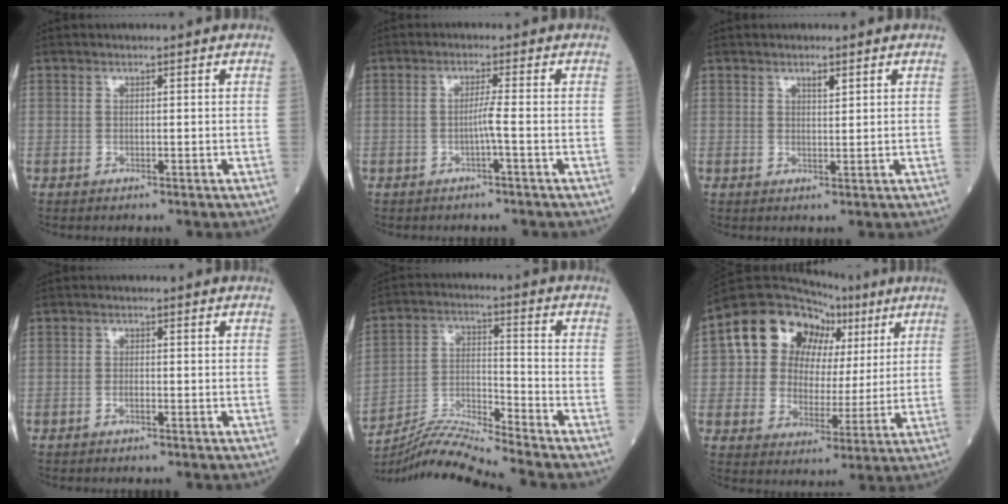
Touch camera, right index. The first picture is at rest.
{"total": 2.1, "force": [-0.8, -0.6, 1.8], "torque": [-0.031, 0.000, -0.016]}
{"total": 1.5, "force": [1.0, 0.3, 1.1], "torque": [-0.018, -0.001, 0.017]}
{"total": 0.8, "force": [-0.5, 0.1, 0.6], "torque": [-0.017, -0.002, -0.008]}
{"total": 9.8, "force": [-9.3, -2.4, 1.9], "torque": [-0.046, 0.007, -0.173]}
{"total": 14.7, "force": [6.4, 11.3, 6.9], "torque": [-0.087, 0.052, 0.104]}